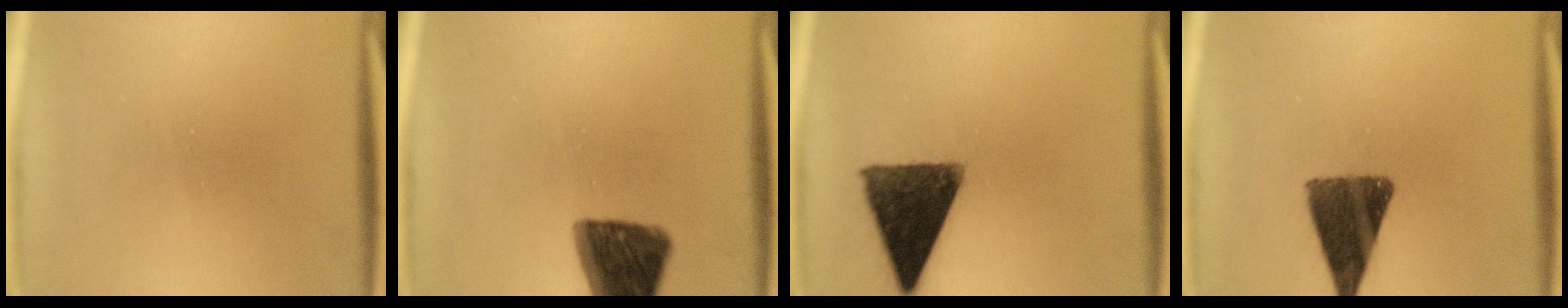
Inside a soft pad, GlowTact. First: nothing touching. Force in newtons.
{"total": 12.8}
{"total": 13.5}
{"total": 11.5}